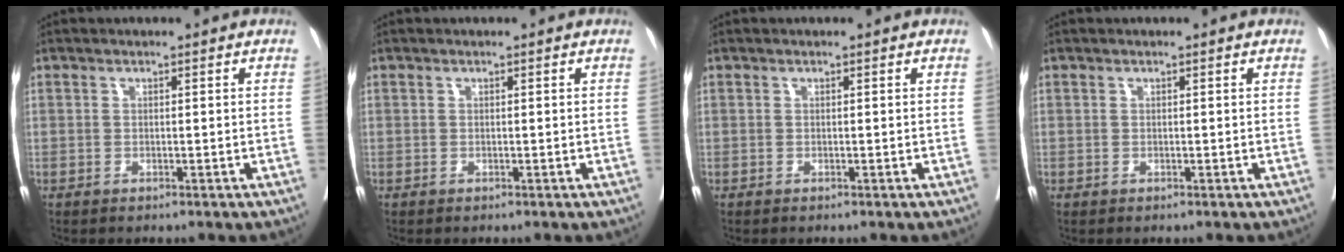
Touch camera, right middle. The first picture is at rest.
{"total": 0.0}
{"total": 0.0}
{"total": 0.0}